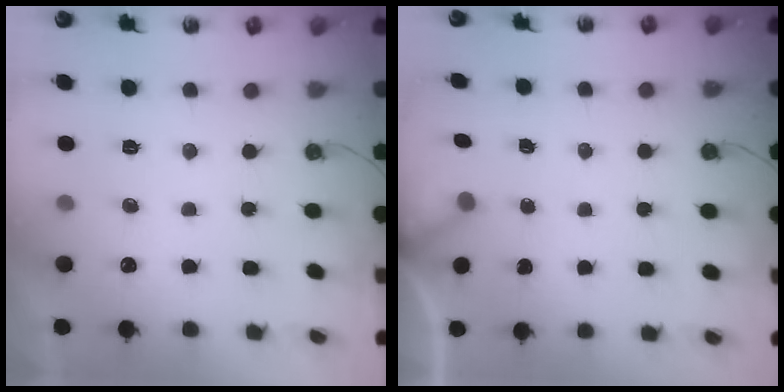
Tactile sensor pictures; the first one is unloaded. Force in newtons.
{"total": 2.8, "press": 2.8, "slide": 0.3}